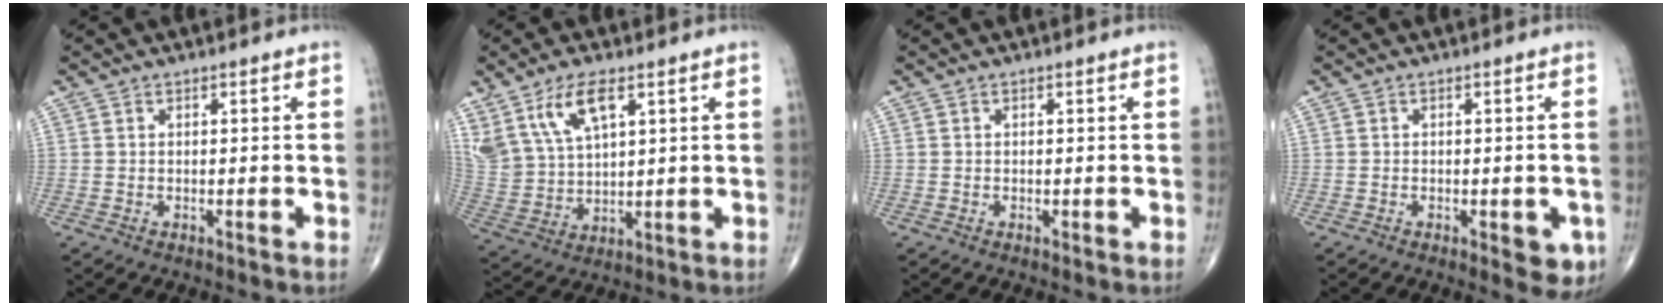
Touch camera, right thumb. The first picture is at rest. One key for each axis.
{"total": 11.8, "fx": 6.6, "fy": 5.3, "fz": 8.2, "tx": -0.161, "ty": -0.018, "tz": 0.142}
{"total": 0.0}
{"total": 3.6, "fx": -1.3, "fy": 1.7, "fz": 2.9, "tx": -0.016, "ty": -0.002, "tz": -0.014}